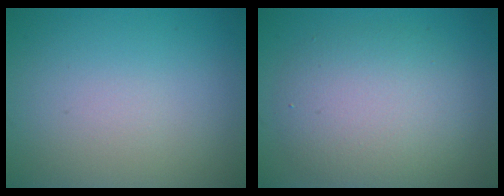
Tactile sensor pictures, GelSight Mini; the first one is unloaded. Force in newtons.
{"total": 5.7, "press": 5.7, "slide": 0.3}